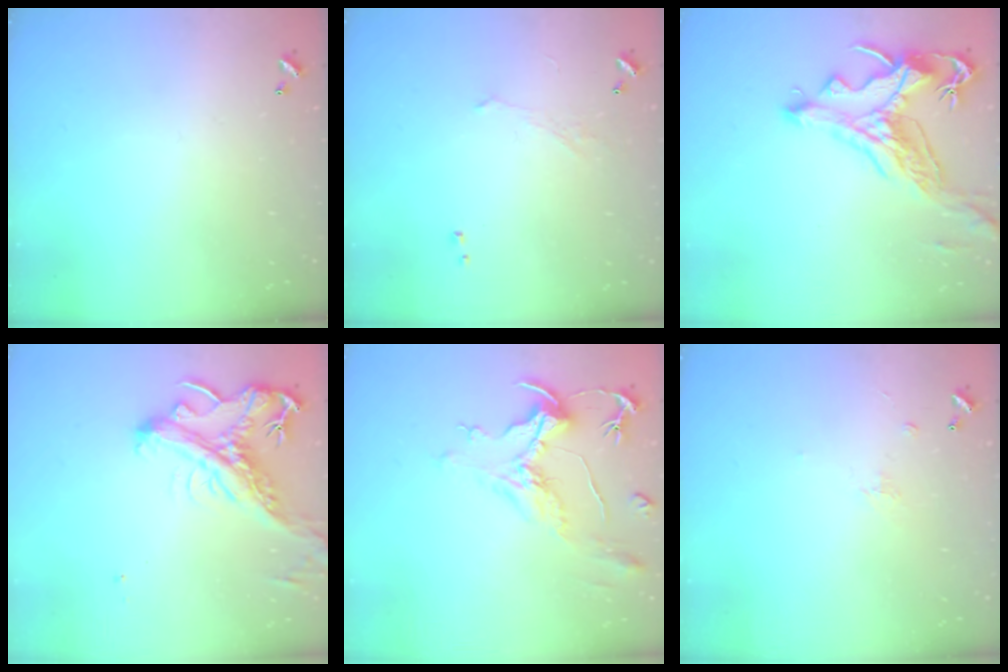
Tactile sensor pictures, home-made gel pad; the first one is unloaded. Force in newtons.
{"total": 0.9, "press": 0.7, "slide": 0.5}
{"total": 2.2, "press": 1.7, "slide": 1.3}
{"total": 2.6, "press": 2.2, "slide": 1.4}
{"total": 2.1, "press": 1.6, "slide": 1.3}
{"total": 1.2, "press": 1.1, "slide": 0.6}